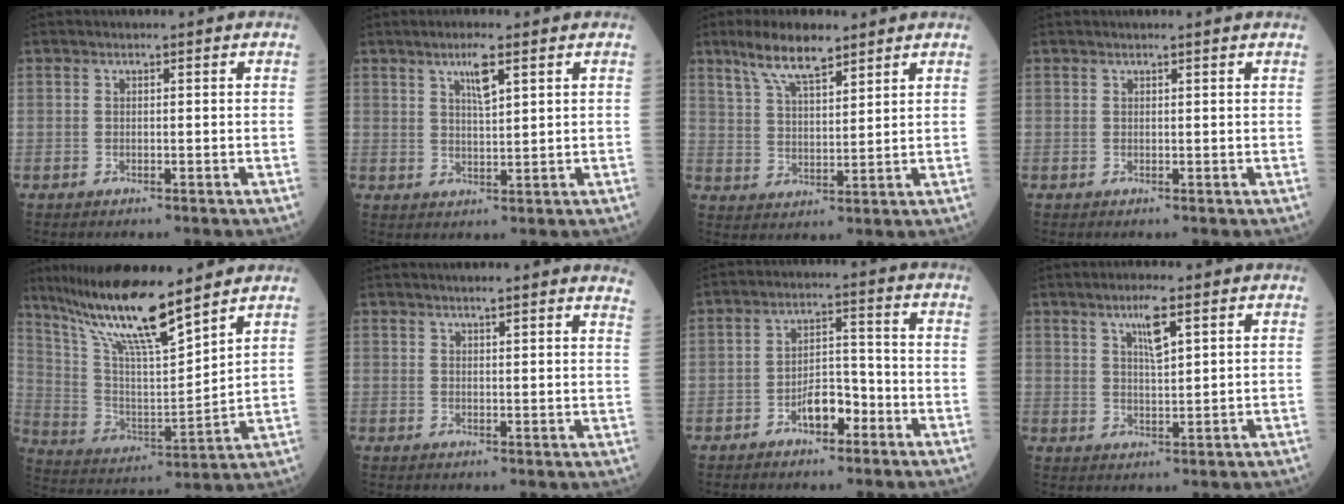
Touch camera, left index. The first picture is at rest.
{"total": 4.0, "force": [2.3, 0.6, 3.3], "torque": [-0.065, 0.001, 0.044]}
{"total": 8.2, "force": [6.1, 2.2, 5.0], "torque": [-0.108, 0.011, 0.119]}
{"total": 1.9, "force": [1.8, -0.3, 0.6], "torque": [-0.011, 0.003, 0.023]}
{"total": 16.7, "force": [13.2, 1.7, 10.0], "torque": [-0.191, -0.002, 0.248]}
{"total": 10.1, "force": [9.4, 0.1, 3.6], "torque": [-0.037, -0.022, 0.089]}
{"total": 5.3, "force": [-3.1, 2.4, 3.5], "torque": [-0.064, 0.009, -0.054]}
{"total": 4.4, "force": [2.5, 0.8, 3.6], "torque": [-0.071, 0.001, 0.049]}